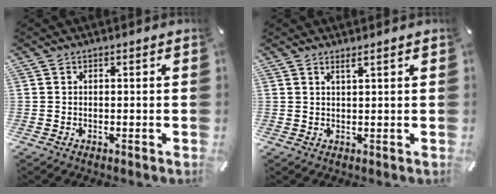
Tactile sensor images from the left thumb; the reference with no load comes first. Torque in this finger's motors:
{"motor_torque": [-0.08, 0.14, -0.02, -0.06, -0.08]}